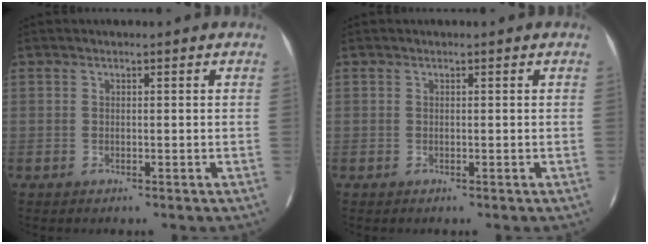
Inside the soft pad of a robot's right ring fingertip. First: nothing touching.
{"total": 0.0}